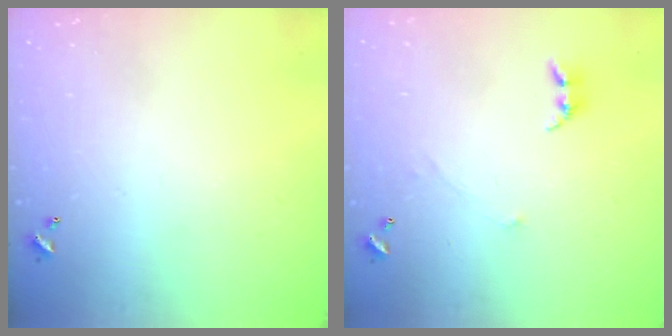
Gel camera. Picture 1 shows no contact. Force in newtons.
{"total": 0.7, "press": 0.6, "slide": 0.5}